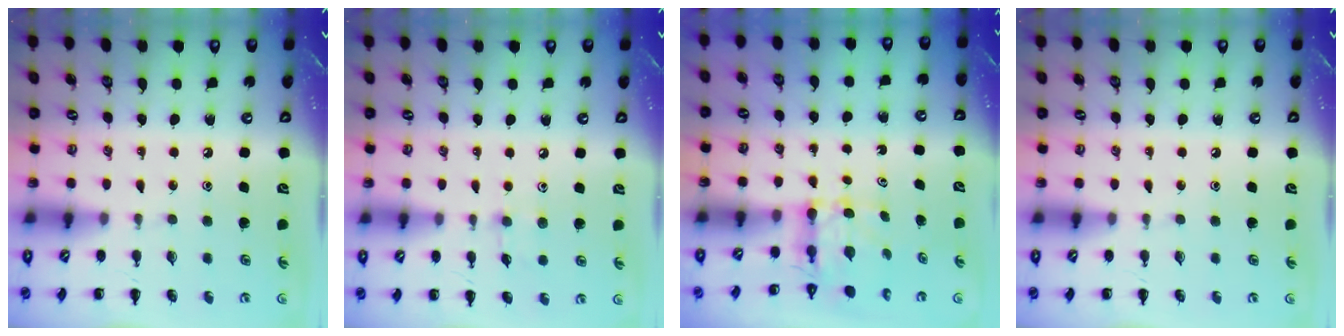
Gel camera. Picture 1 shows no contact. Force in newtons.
{"total": 3.8, "press": 3.5, "slide": 1.3}
{"total": 5.1, "press": 5.1, "slide": 0.5}
{"total": 0.0}